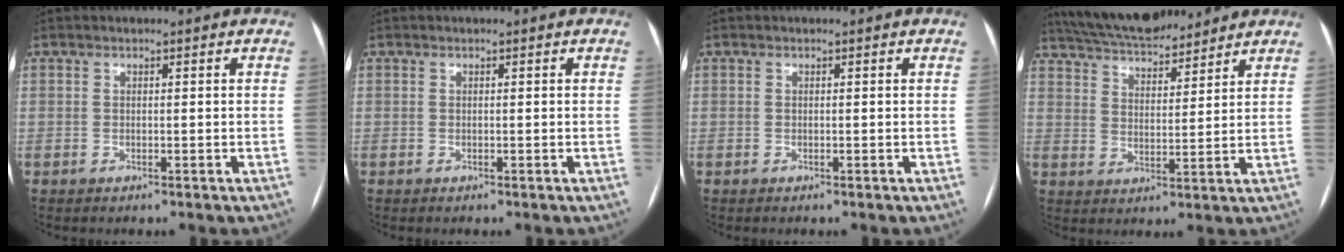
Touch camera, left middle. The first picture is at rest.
{"total": 0.0}
{"total": 0.0}
{"total": 13.3, "force": [12.1, 2.7, 4.9], "torque": [-0.088, 0.024, 0.202]}